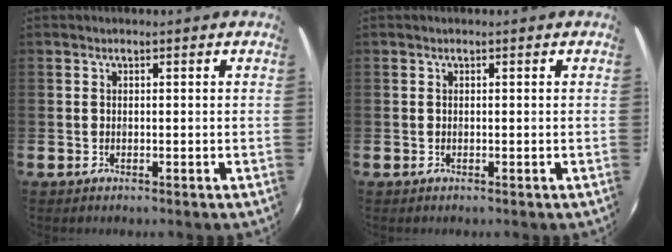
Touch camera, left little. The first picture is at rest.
{"total": 0.0}